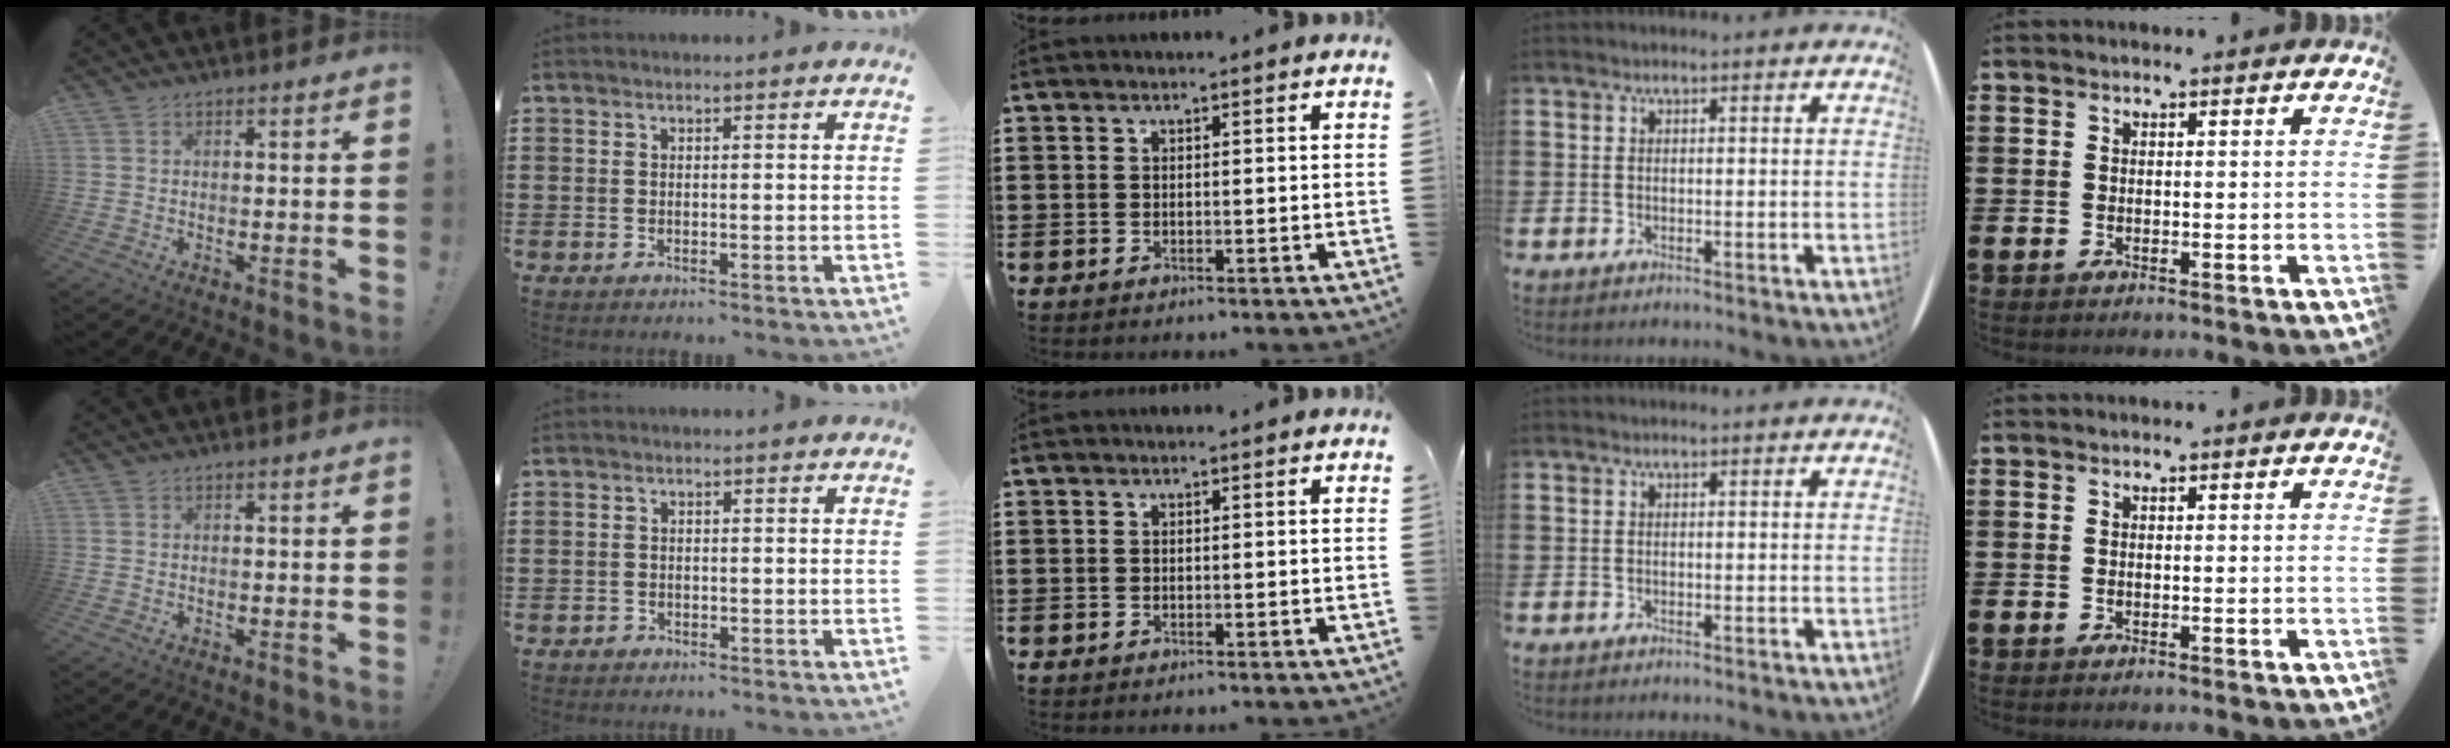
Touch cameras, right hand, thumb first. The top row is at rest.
{"index": {"total": 0.8, "force": [-0.7, 0.5, 0.0], "torque": [-0.003, 0.002, -0.016]}}